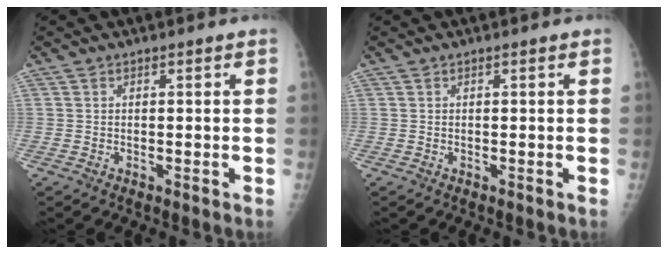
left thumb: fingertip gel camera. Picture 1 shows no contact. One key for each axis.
{"total": 0.0}